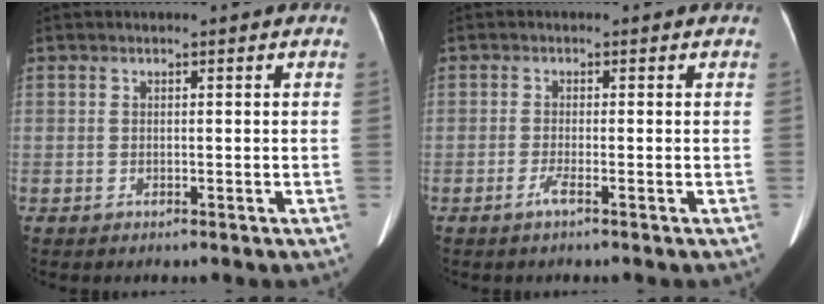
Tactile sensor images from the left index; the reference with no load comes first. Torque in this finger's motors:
{"motor_torque": [0.11, 0.10, 0.00, 0.00]}